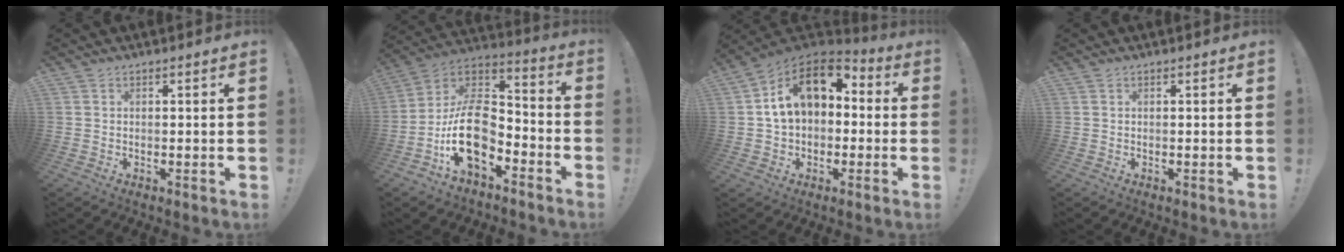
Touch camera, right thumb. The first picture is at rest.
{"total": 18.4, "force": [-7.0, 11.6, 12.5], "torque": [-0.225, 0.037, -0.113]}
{"total": 16.0, "force": [4.8, 10.5, 11.0], "torque": [-0.167, 0.000, 0.087]}
{"total": 0.0}